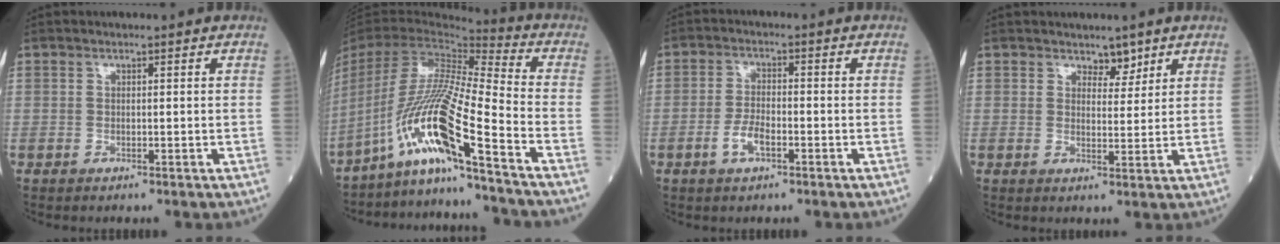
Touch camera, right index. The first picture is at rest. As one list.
[{"total": 16.5, "force": [-10.9, -1.7, 12.2], "torque": [-0.247, -0.013, -0.202]}, {"total": 4.0, "force": [-1.9, 1.4, 3.2], "torque": [-0.068, 0.002, -0.037]}, {"total": 2.7, "force": [2.2, 1.4, 0.8], "torque": [-0.006, -0.005, 0.034]}]